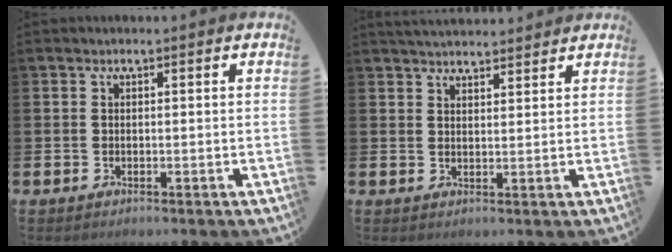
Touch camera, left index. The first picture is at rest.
{"total": 3.4, "force": [3.4, 0.4, 0.2], "torque": [-0.009, -0.014, 0.062]}